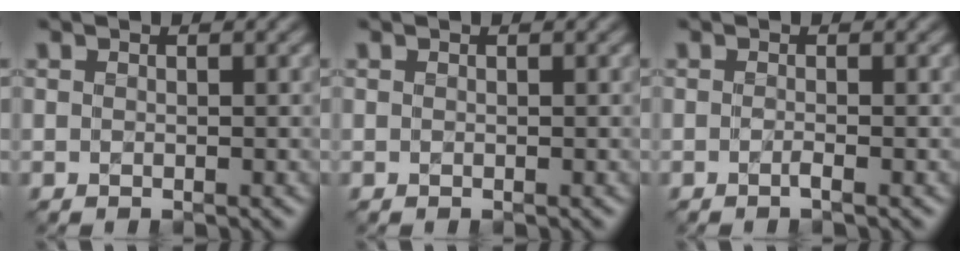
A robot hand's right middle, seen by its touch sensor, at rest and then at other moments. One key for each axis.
{"total": 0.0}
{"total": 1.0, "fx": -0.8, "fy": 0.1, "fz": 0.5, "tx": -0.002, "ty": -0.002, "tz": -0.014}